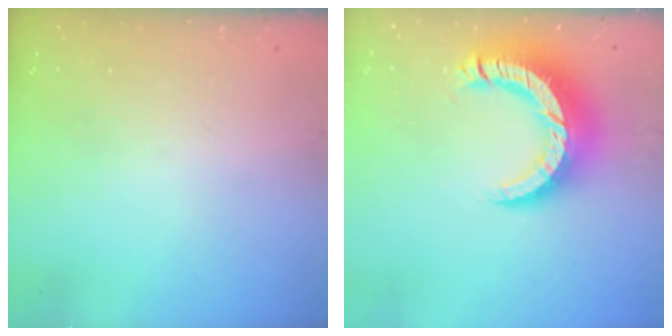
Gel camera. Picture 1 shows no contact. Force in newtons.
{"total": 14.4, "press": 14.3, "slide": 1.7}